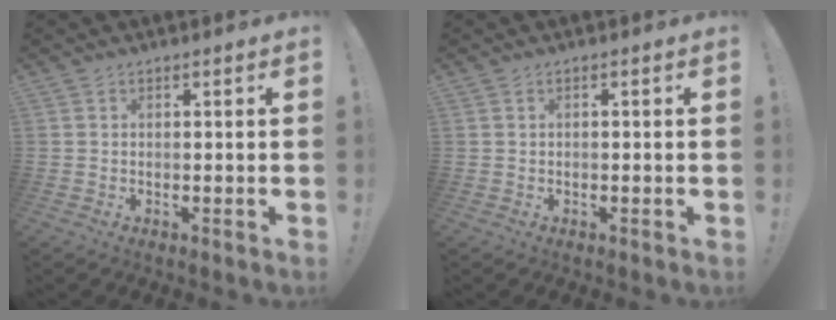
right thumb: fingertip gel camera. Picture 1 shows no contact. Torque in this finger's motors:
{"motor_torque": [-0.03, -0.19, -0.13, 0.36, 0.07]}